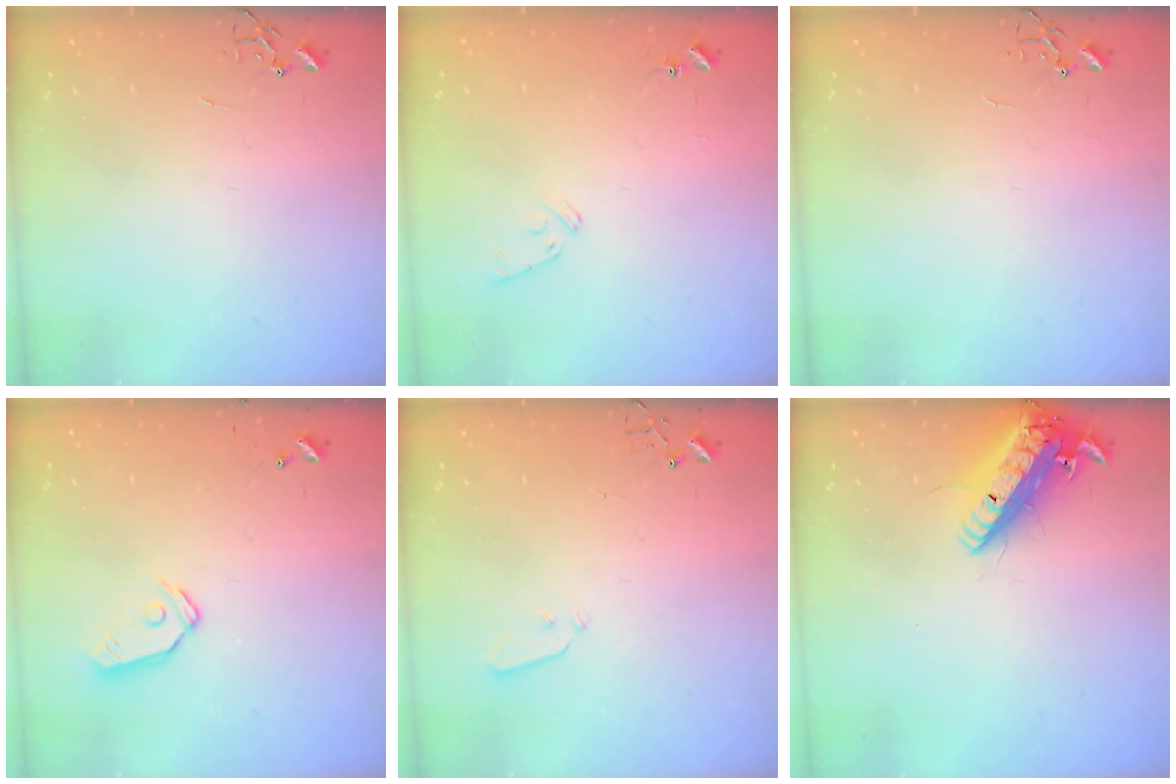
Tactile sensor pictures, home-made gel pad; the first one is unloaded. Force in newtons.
{"total": 6.7, "press": 6.7, "slide": 0.7}
{"total": 0.0}
{"total": 9.2, "press": 9.2, "slide": 1.0}
{"total": 3.5, "press": 3.5, "slide": 0.6}
{"total": 17.1, "press": 16.8, "slide": 3.3}